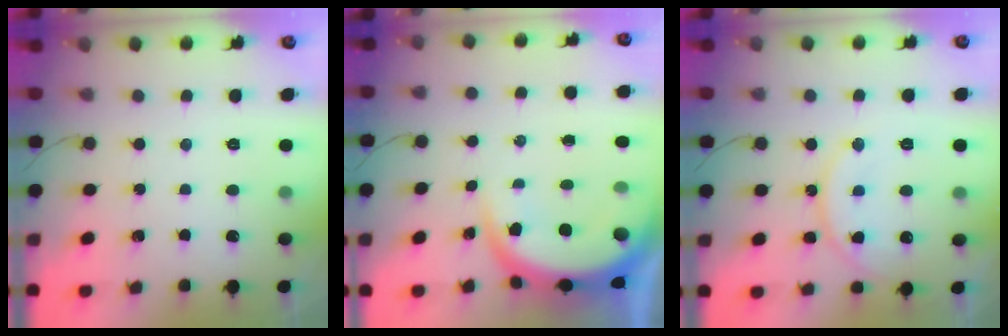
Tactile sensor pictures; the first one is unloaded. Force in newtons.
{"total": 9.0, "press": 8.9, "slide": 1.0}
{"total": 13.5, "press": 13.4, "slide": 1.2}